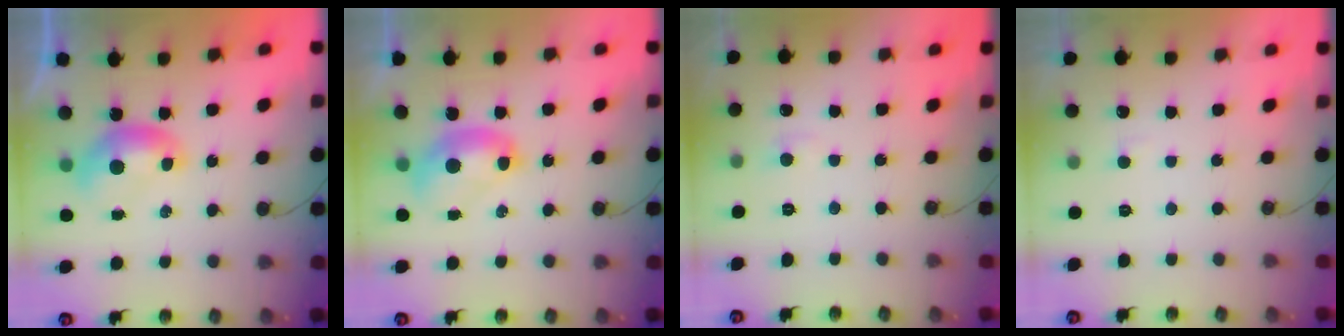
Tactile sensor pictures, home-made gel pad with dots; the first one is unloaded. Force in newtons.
{"total": 2.6, "press": 2.6, "slide": 0.1}
{"total": 1.4, "press": 1.3, "slide": 0.6}
{"total": 3.3, "press": 3.3, "slide": 0.2}